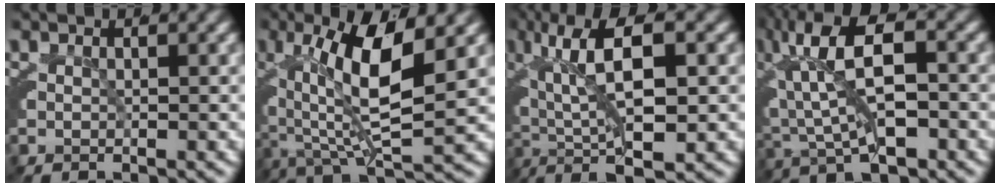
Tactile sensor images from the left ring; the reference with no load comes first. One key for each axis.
{"total": 7.6, "fx": 0.5, "fy": 2.2, "fz": 7.3, "tx": -0.125, "ty": -0.003, "tz": 0.010}
{"total": 8.1, "fx": 0.1, "fy": 3.2, "fz": 7.5, "tx": -0.135, "ty": -0.004, "tz": 0.007}
{"total": 9.5, "fx": 1.8, "fy": 4.9, "fz": 7.9, "tx": -0.138, "ty": 0.015, "tz": 0.021}